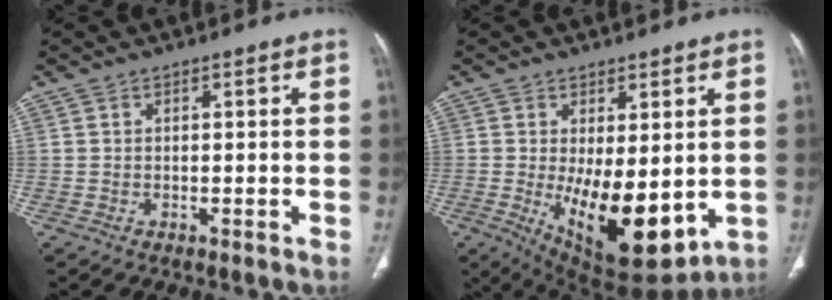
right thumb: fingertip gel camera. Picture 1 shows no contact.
{"total": 14.8, "force": [-1.6, 6.4, 13.2], "torque": [-0.192, -0.033, -0.002]}